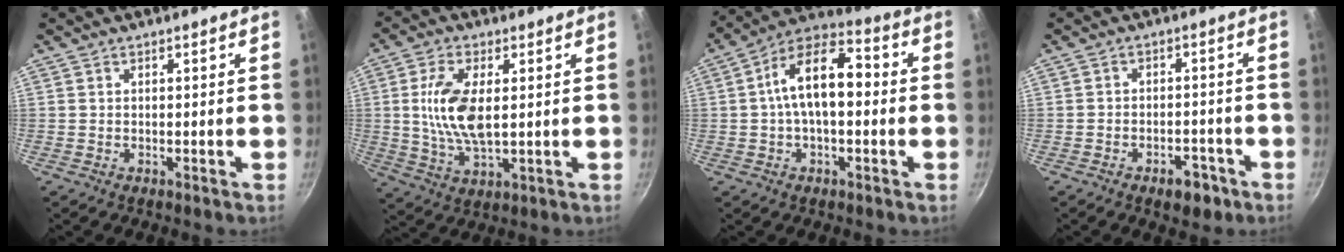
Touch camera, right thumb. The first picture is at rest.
{"total": 11.0, "force": [1.4, 5.2, 9.6], "torque": [-0.187, -0.003, 0.029]}
{"total": 13.9, "force": [0.4, 7.4, 11.7], "torque": [-0.171, 0.044, -0.011]}
{"total": 5.6, "force": [-3.3, 3.1, 3.3], "torque": [-0.029, 0.025, -0.037]}